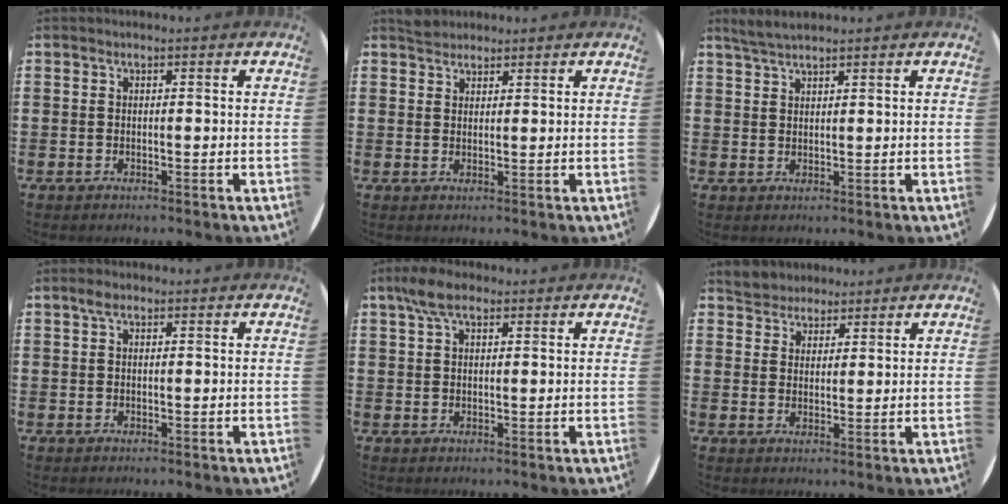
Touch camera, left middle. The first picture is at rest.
{"total": 2.0, "force": [1.8, 0.7, -0.1], "torque": [0.006, 0.003, 0.035]}
{"total": 2.6, "force": [2.4, 0.3, 1.0], "torque": [-0.025, 0.003, 0.044]}
{"total": 1.2, "force": [0.6, 0.7, 0.8], "torque": [-0.010, 0.003, 0.009]}
{"total": 4.4, "force": [2.7, 2.0, 2.8], "torque": [-0.054, 0.006, 0.048]}
{"total": 3.6, "force": [3.3, 1.3, -0.6], "torque": [-0.002, -0.002, 0.064]}